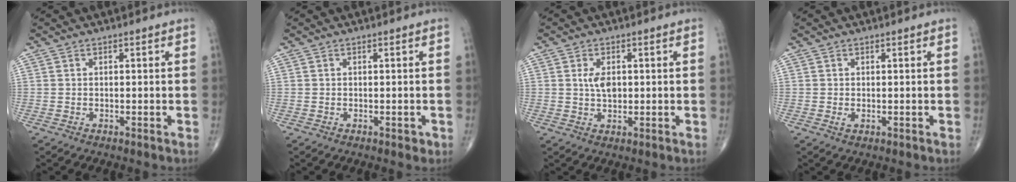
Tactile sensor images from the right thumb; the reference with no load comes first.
{"total": 0.8, "force": [-0.2, 0.5, 0.6], "torque": [-0.003, 0.000, -0.002]}
{"total": 3.6, "force": [0.6, 2.1, 2.8], "torque": [-0.045, -0.003, 0.011]}
{"total": 0.8, "force": [0.0, 0.5, 0.6], "torque": [-0.010, -0.001, 0.000]}